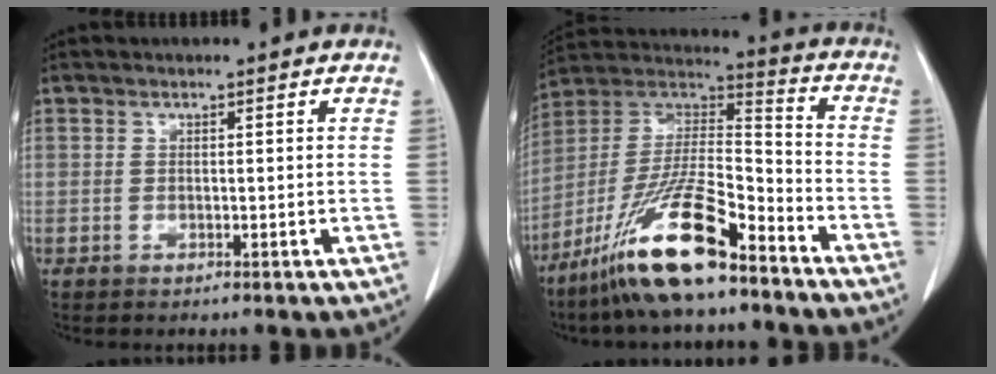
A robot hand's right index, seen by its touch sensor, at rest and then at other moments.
{"total": 17.4, "force": [-11.8, 2.5, 12.6], "torque": [-0.258, -0.009, -0.216]}